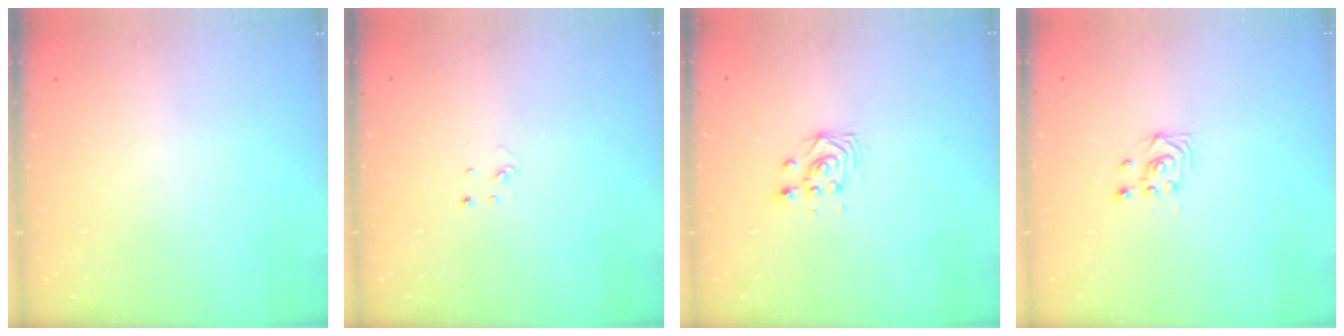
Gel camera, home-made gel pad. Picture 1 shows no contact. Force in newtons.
{"total": 2.0, "press": 2.0, "slide": 0.1}
{"total": 2.8, "press": 2.8, "slide": 0.3}
{"total": 3.4, "press": 3.4, "slide": 0.5}